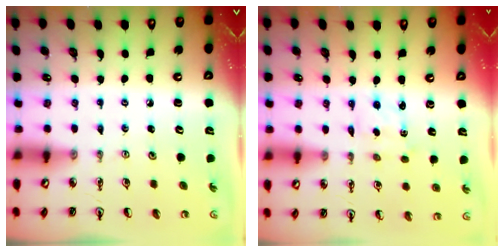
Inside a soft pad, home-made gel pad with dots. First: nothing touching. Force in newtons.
{"total": 1.5, "press": 1.3, "slide": 0.7}